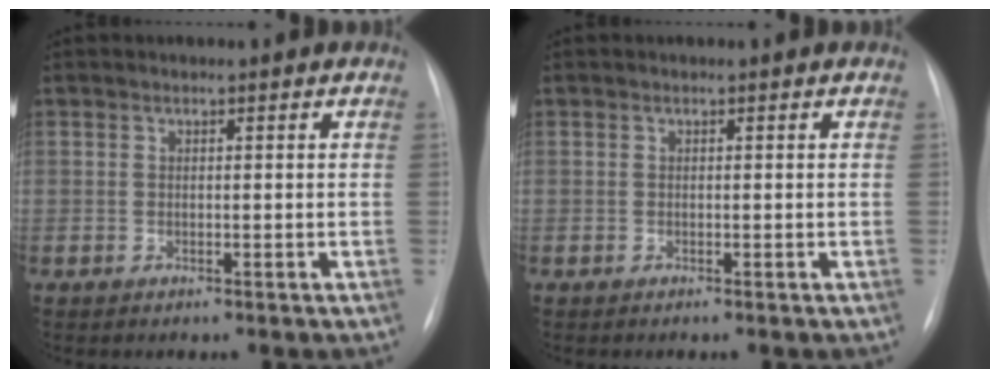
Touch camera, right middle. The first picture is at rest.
{"total": 0.0}